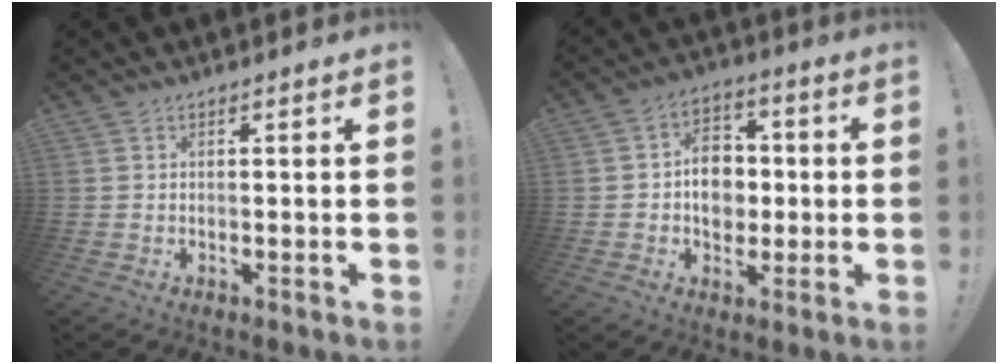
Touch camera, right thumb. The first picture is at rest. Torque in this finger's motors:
{"motor_torque": [1.21, 1.01, 0.16, -0.20, 0.01]}